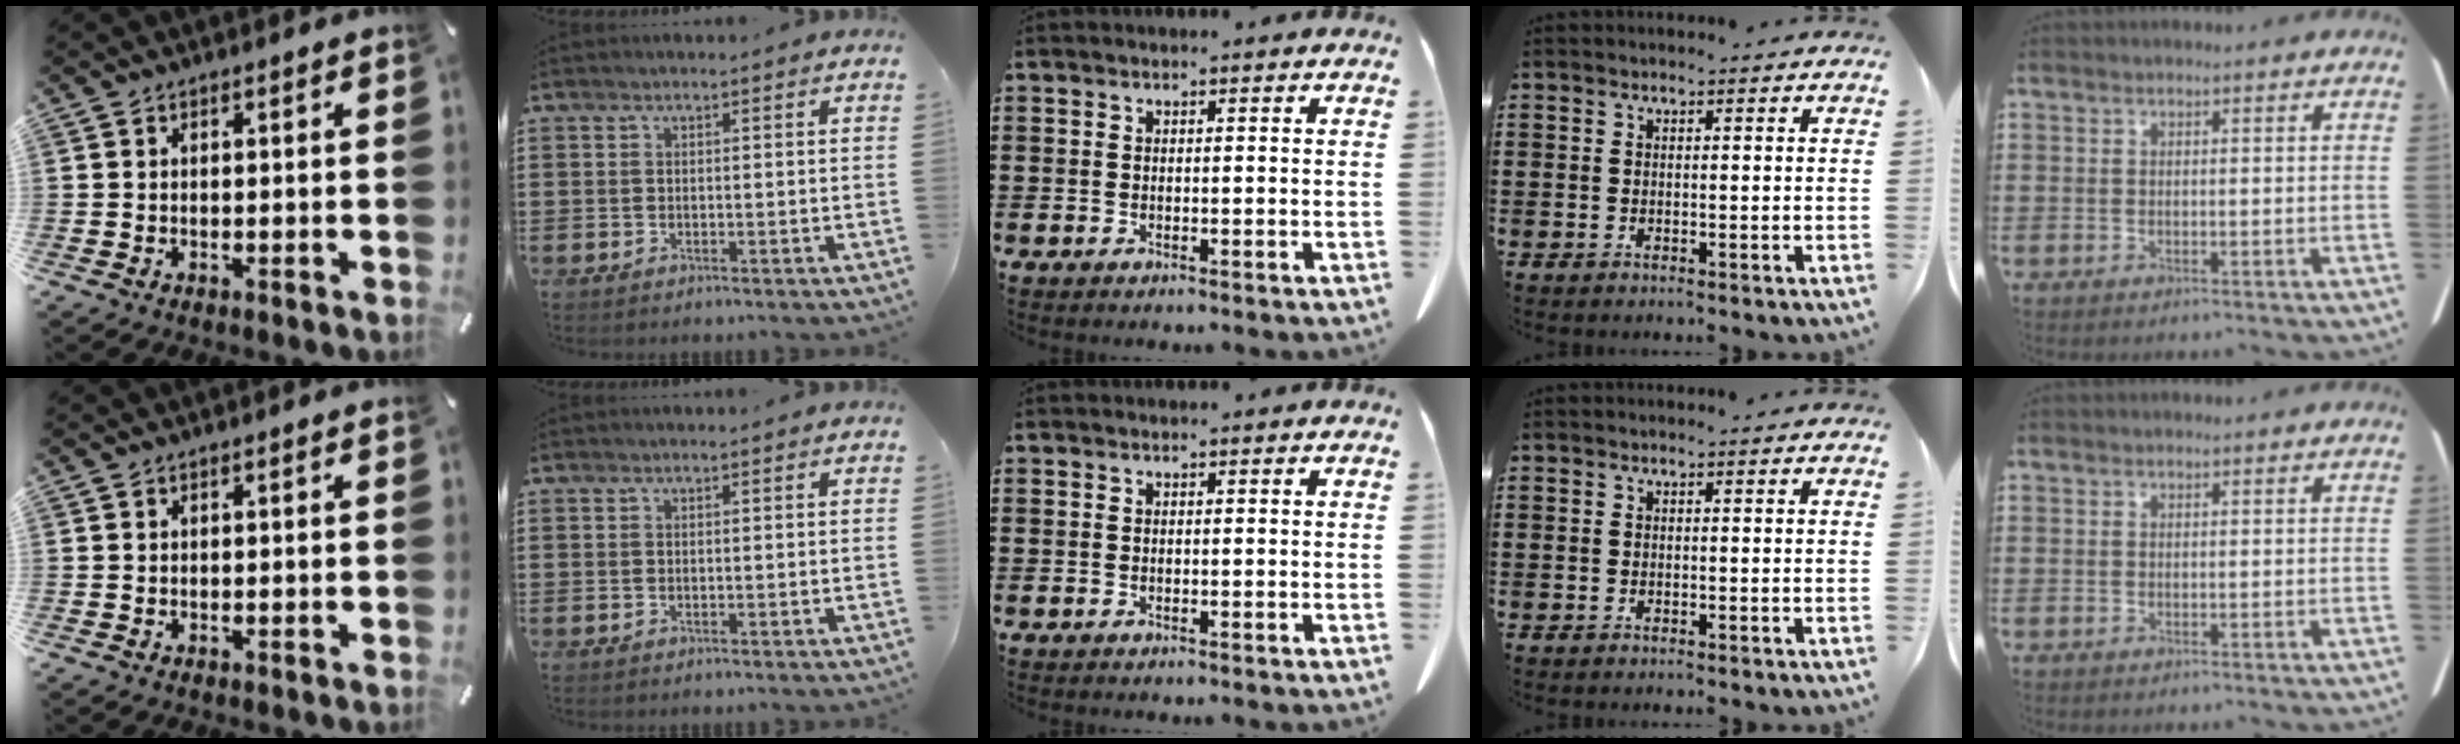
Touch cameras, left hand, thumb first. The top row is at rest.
{}